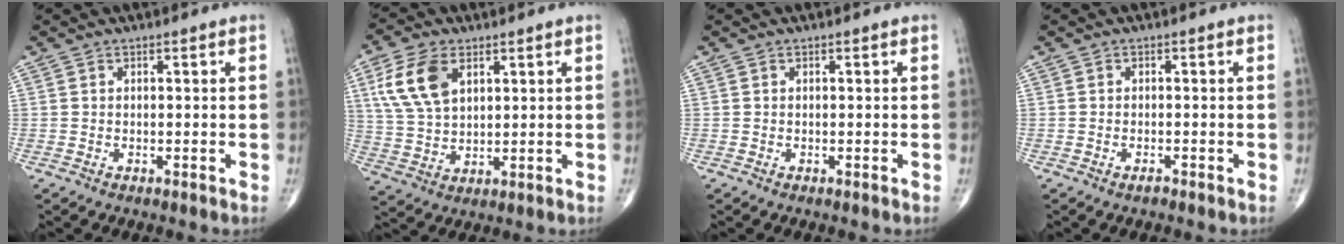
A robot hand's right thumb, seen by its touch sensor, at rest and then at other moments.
{"total": 10.8, "force": [4.3, 6.3, 7.6], "torque": [-0.147, -0.007, 0.088]}
{"total": 0.0}
{"total": 0.8, "force": [-0.7, 0.1, 0.5], "torque": [-0.012, 0.002, -0.013]}